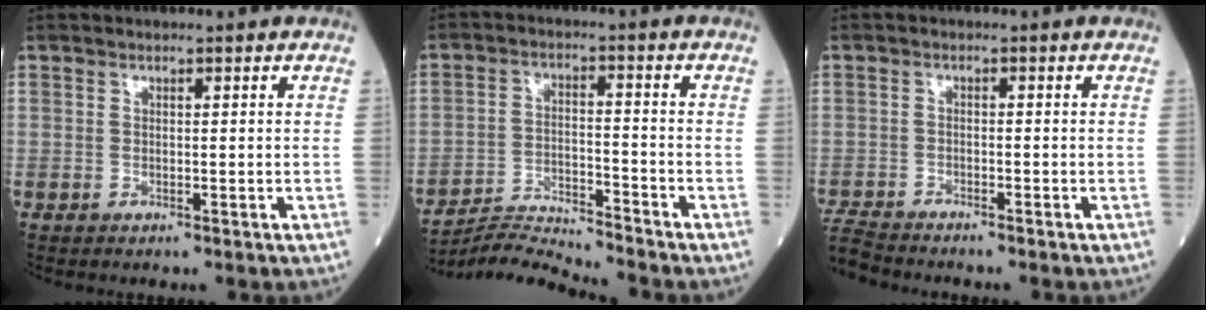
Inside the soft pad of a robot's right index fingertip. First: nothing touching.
{"total": 7.6, "force": [-7.2, -2.2, -0.4], "torque": [-0.001, -0.004, -0.132]}
{"total": 3.9, "force": [-3.8, -0.2, -0.2], "torque": [-0.001, -0.018, -0.074]}